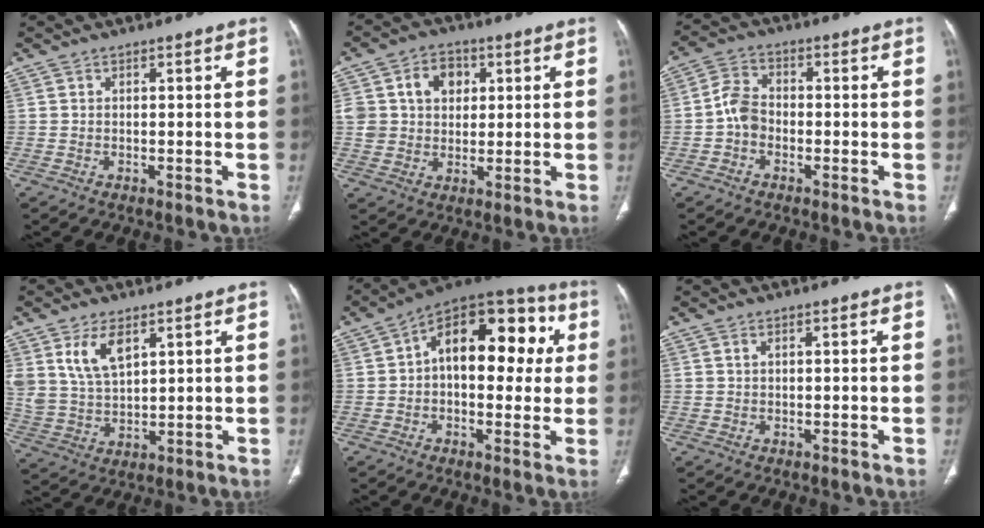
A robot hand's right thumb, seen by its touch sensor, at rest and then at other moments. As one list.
[{"total": 9.5, "force": [2.6, 7.6, 5.0], "torque": [-0.045, 0.000, 0.045]}, {"total": 5.4, "force": [-1.4, 4.0, 3.3], "torque": [-0.055, 0.019, -0.037]}, {"total": 8.9, "force": [4.5, 4.6, 6.1], "torque": [-0.112, -0.019, 0.101]}, {"total": 19.4, "force": [3.2, 11.0, 15.7], "torque": [-0.177, 0.038, 0.034]}, {"total": 0.5, "force": [0.3, 0.2, 0.4], "torque": [-0.009, 0.003, 0.007]}]